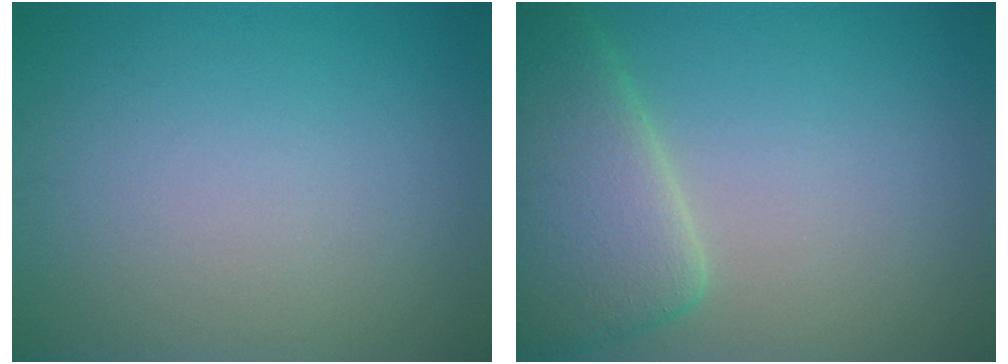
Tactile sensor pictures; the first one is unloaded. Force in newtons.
{"total": 6.1, "press": 6.1, "slide": 0.6}